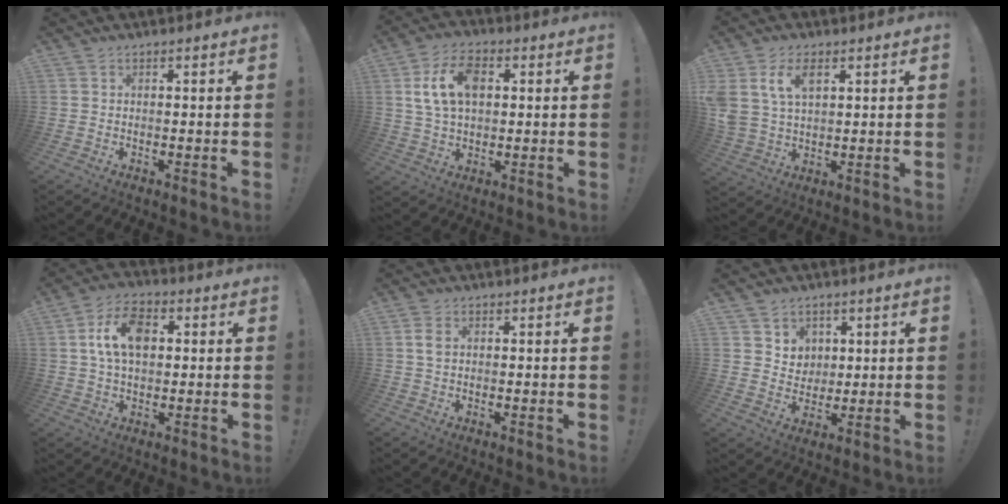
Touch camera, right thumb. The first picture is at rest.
{"total": 12.6, "force": [3.0, 8.1, 9.2], "torque": [-0.173, 0.008, 0.056]}
{"total": 9.2, "force": [4.2, 5.4, 6.1], "torque": [-0.133, -0.010, 0.076]}
{"total": 12.3, "force": [2.5, 7.9, 9.0], "torque": [-0.146, 0.011, 0.047]}
{"total": 3.1, "force": [0.8, 1.8, 2.4], "torque": [-0.038, 0.001, 0.014]}
{"total": 6.0, "force": [3.2, 5.1, 0.7], "torque": [-0.014, -0.028, 0.064]}